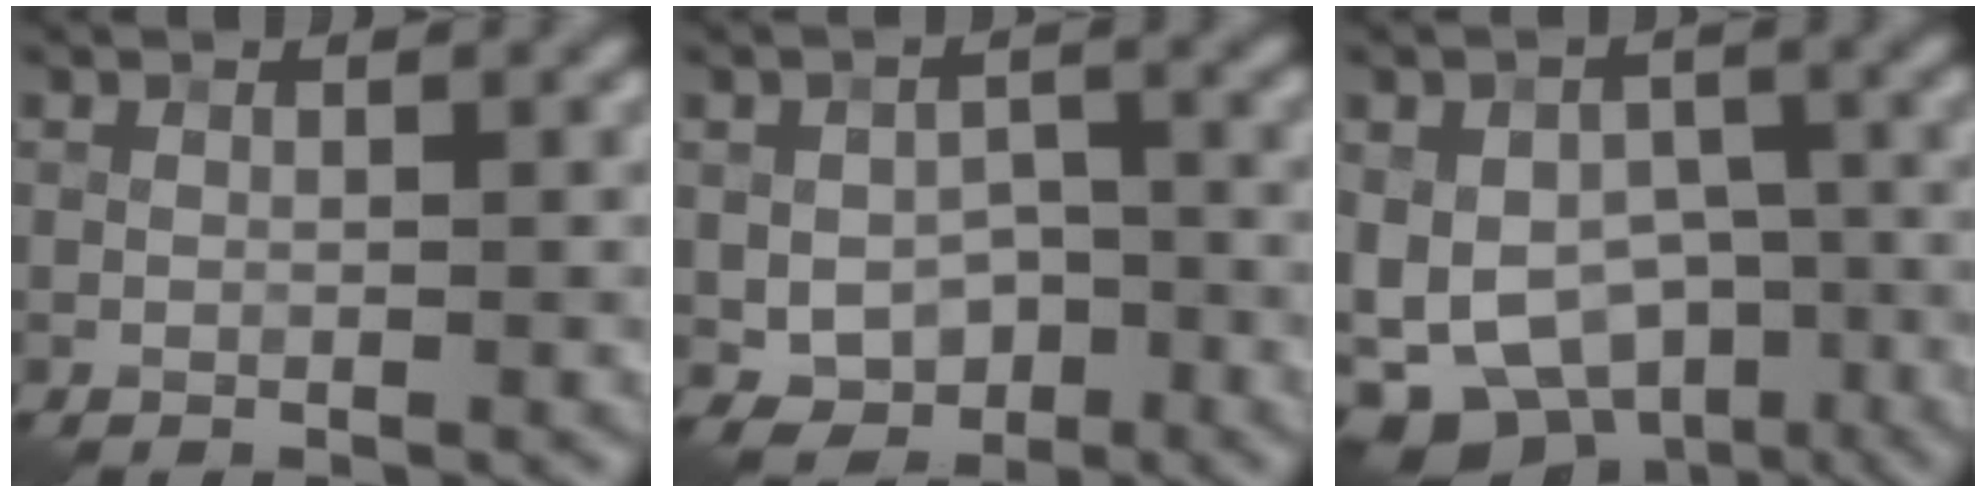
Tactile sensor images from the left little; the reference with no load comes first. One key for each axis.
{"total": 4.5, "fx": -1.5, "fy": 3.1, "fz": 2.8, "tx": -0.049, "ty": -0.005, "tz": -0.025}
{"total": 13.3, "fx": -5.8, "fy": 9.4, "fz": 7.4, "tx": -0.129, "ty": -0.029, "tz": -0.072}